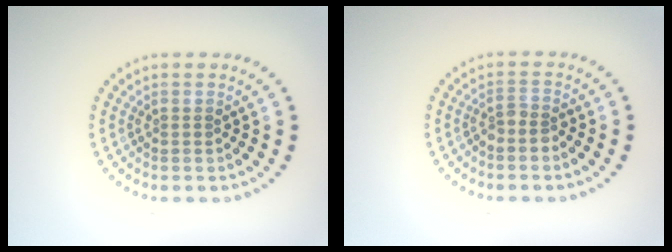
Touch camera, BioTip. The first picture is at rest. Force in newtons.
{"total": 1.5, "press": 1.1, "slide": 1.0}